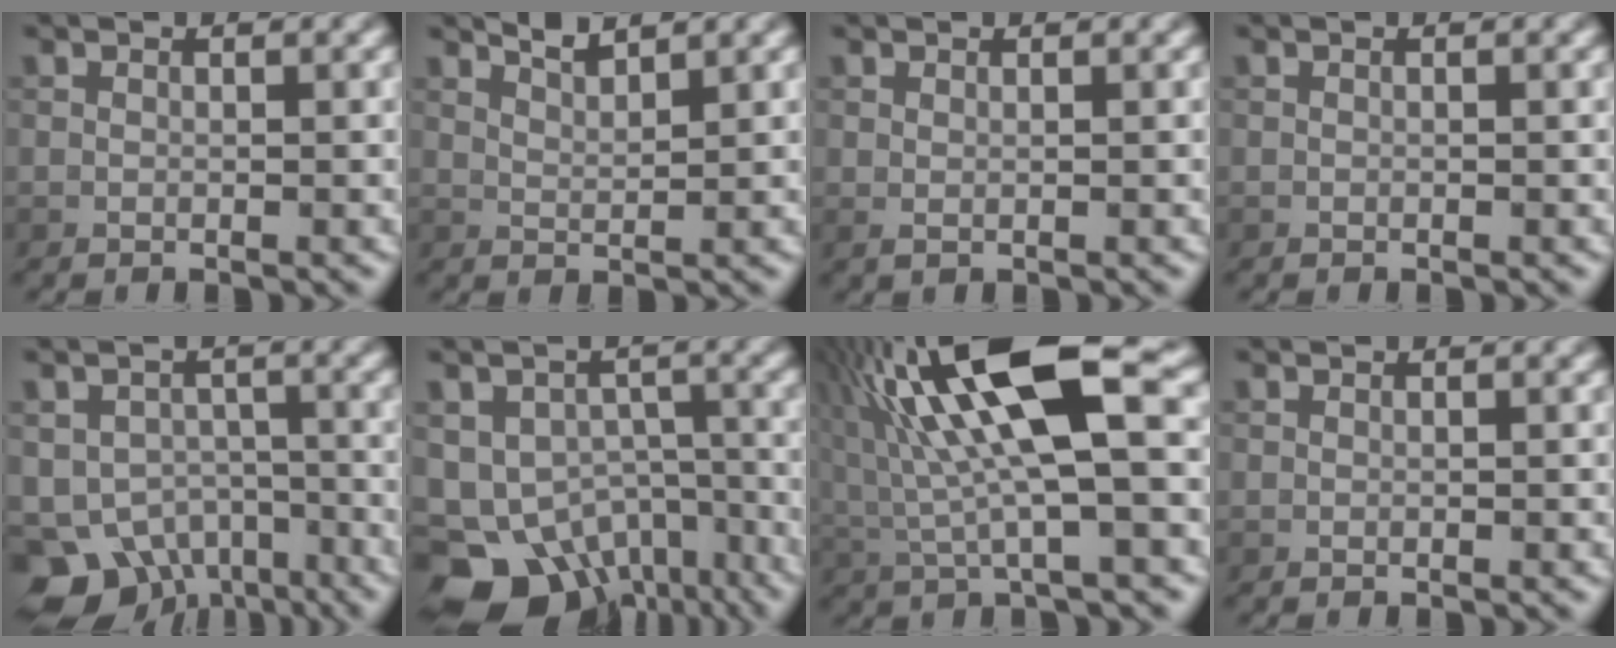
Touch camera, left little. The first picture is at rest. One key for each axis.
{"total": 2.0, "fx": 1.8, "fy": 0.2, "fz": 0.8, "tx": -0.010, "ty": 0.002, "tz": 0.033}
{"total": 0.6, "fx": 0.3, "fy": 0.2, "fz": 0.4, "tx": -0.009, "ty": 0.002, "tz": 0.006}
{"total": 0.0}
{"total": 7.8, "fx": -4.5, "fy": 5.5, "fz": 3.2, "tx": -0.045, "ty": -0.024, "tz": -0.069}
{"total": 12.6, "fx": -8.1, "fy": 8.2, "fz": 5.1, "tx": -0.095, "ty": -0.034, "tz": -0.103}
{"total": 13.3, "fx": 3.5, "fy": 3.2, "fz": 12.4, "tx": -0.235, "ty": 0.025, "tz": 0.058}
{"total": 0.0}